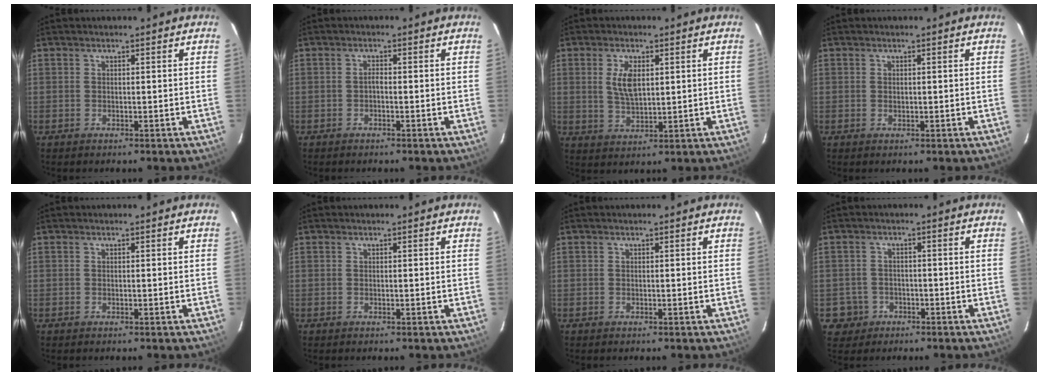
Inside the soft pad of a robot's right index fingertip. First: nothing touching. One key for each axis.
{"total": 0.9, "fx": -0.5, "fy": 0.3, "fz": 0.6, "tx": -0.012, "ty": 0.007, "tz": -0.011}
{"total": 5.8, "fx": 1.5, "fy": 2.8, "fz": 4.8, "tx": -0.092, "ty": 0.001, "tz": 0.033}
{"total": 0.6, "fx": 0.1, "fy": 0.4, "fz": 0.4, "tx": -0.005, "ty": -0.001, "tz": 0.003}
{"total": 0.0}
{"total": 0.0}
{"total": 0.0}
{"total": 4.5, "fx": -1.8, "fy": 4.1, "fz": 0.2, "tx": -0.020, "ty": 0.018, "tz": -0.027}